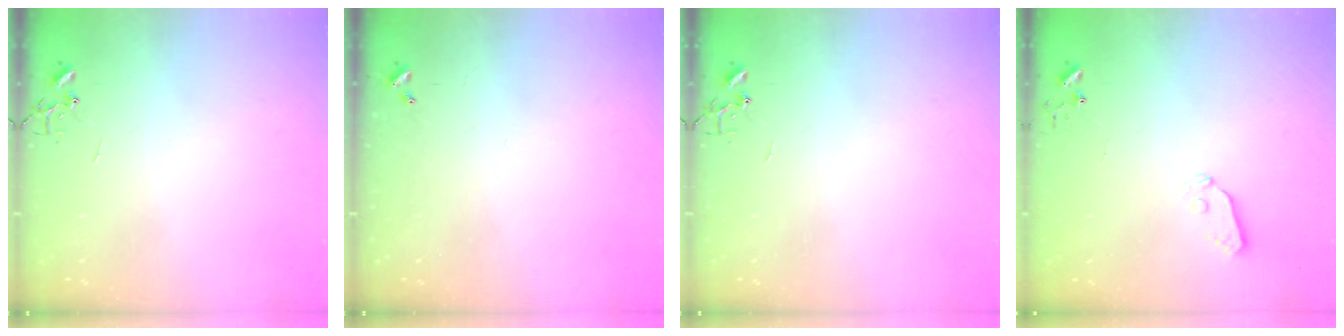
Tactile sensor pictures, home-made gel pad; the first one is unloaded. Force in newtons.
{"total": 0.0}
{"total": 0.0}
{"total": 3.8, "press": 3.8, "slide": 0.5}